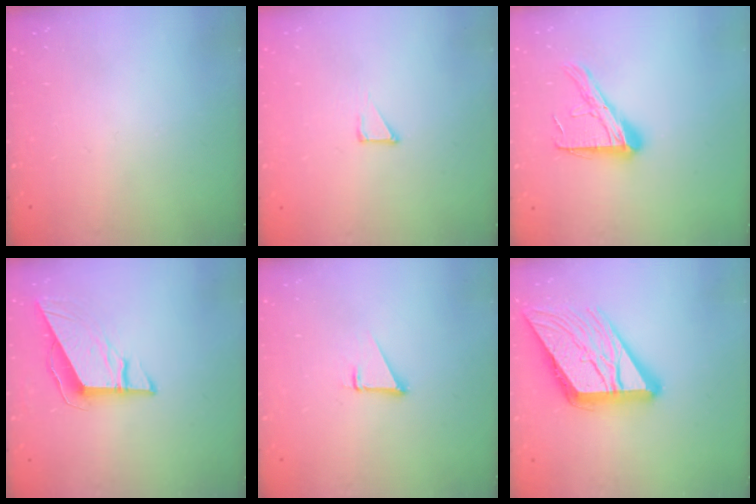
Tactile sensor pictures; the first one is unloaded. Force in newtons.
{"total": 2.1, "press": 2.1, "slide": 0.1}
{"total": 13.9, "press": 13.9, "slide": 1.2}
{"total": 9.6, "press": 9.5, "slide": 1.0}
{"total": 1.9, "press": 1.9, "slide": 0.0}
{"total": 18.6, "press": 18.5, "slide": 2.0}